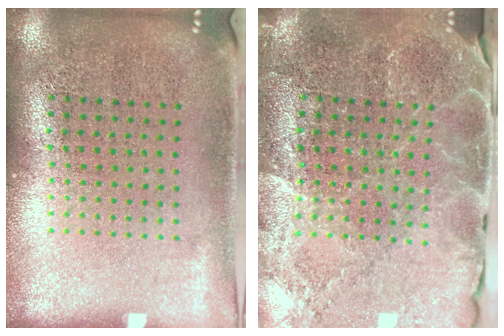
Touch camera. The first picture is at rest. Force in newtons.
{"total": 3.0, "press": 3.0, "slide": 0.7}